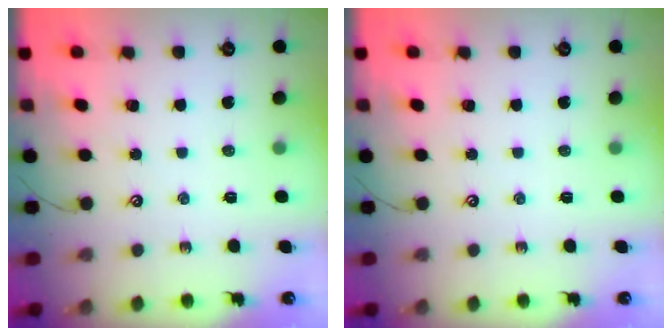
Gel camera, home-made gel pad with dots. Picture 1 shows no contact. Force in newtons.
{"total": 0.0}